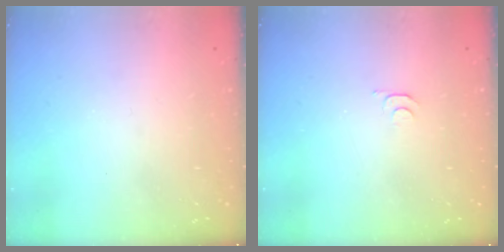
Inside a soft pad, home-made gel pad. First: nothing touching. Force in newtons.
{"total": 3.9, "press": 3.8, "slide": 0.5}